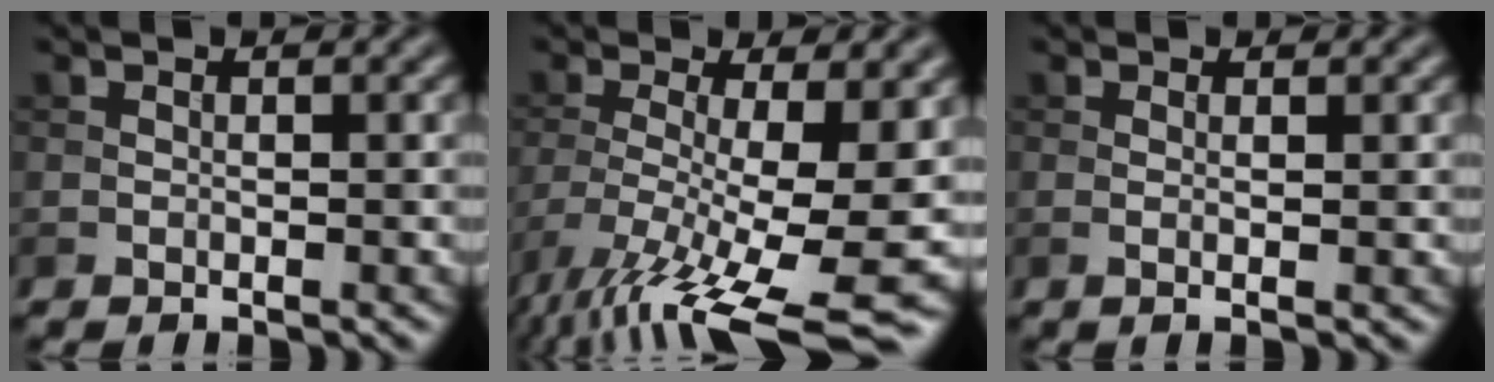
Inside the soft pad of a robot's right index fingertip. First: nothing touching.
{"total": 13.5, "force": [-6.1, 3.3, 11.5], "torque": [-0.206, -0.020, -0.095]}
{"total": 1.5, "force": [0.1, 0.3, 1.5], "torque": [-0.022, 0.002, -0.002]}